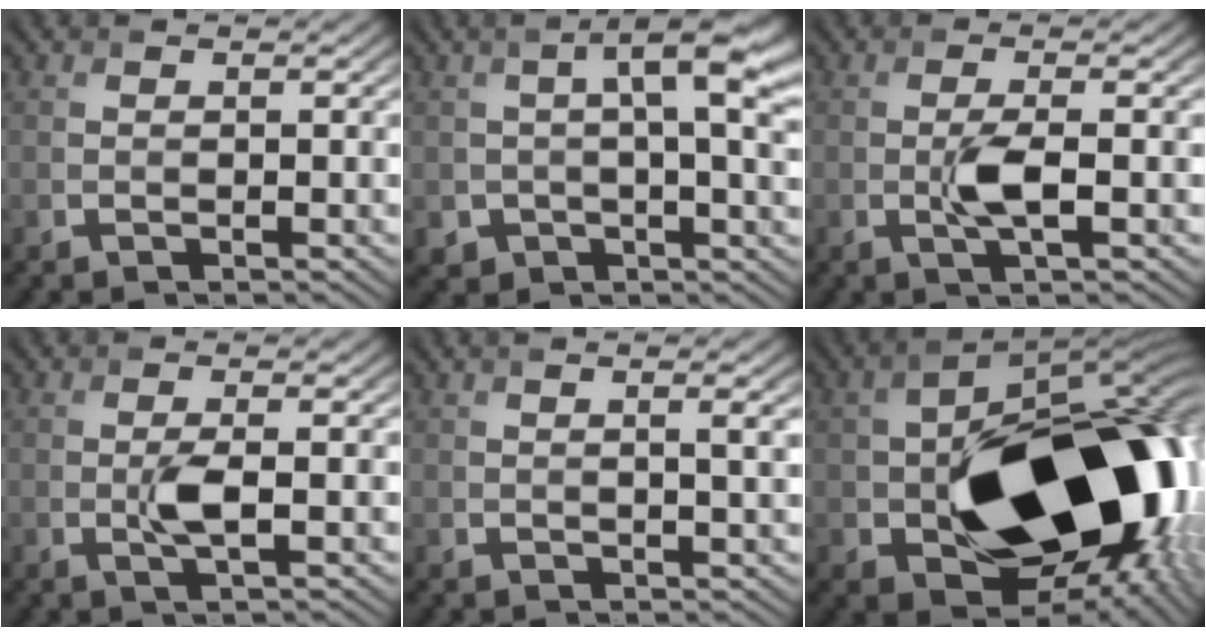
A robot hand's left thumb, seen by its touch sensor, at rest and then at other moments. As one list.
[{"total": 7.0, "force": [1.2, 3.7, 5.8], "torque": [-0.106, -0.010, 0.025]}, {"total": 2.9, "force": [-0.2, 0.5, 2.8], "torque": [-0.065, 0.002, -0.006]}, {"total": 2.3, "force": [0.0, 0.4, 2.2], "torque": [-0.051, 0.002, 0.002]}, {"total": 2.4, "force": [0.9, 0.4, 2.2], "torque": [-0.033, 0.008, 0.016]}, {"total": 20.0, "force": [-2.9, 13.0, 14.9], "torque": [-0.214, -0.050, -0.005]}]